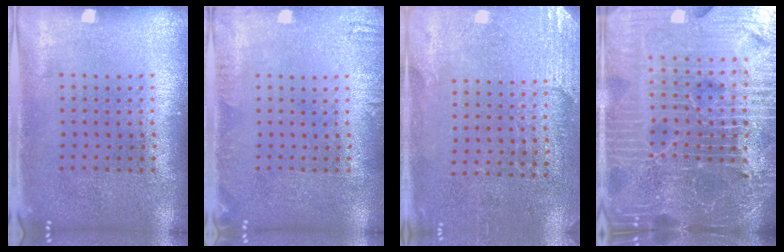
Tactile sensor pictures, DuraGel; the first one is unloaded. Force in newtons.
{"total": 1.4, "press": 1.3, "slide": 0.2}
{"total": 2.7, "press": 2.4, "slide": 1.1}
{"total": 7.3, "press": 6.4, "slide": 3.7}